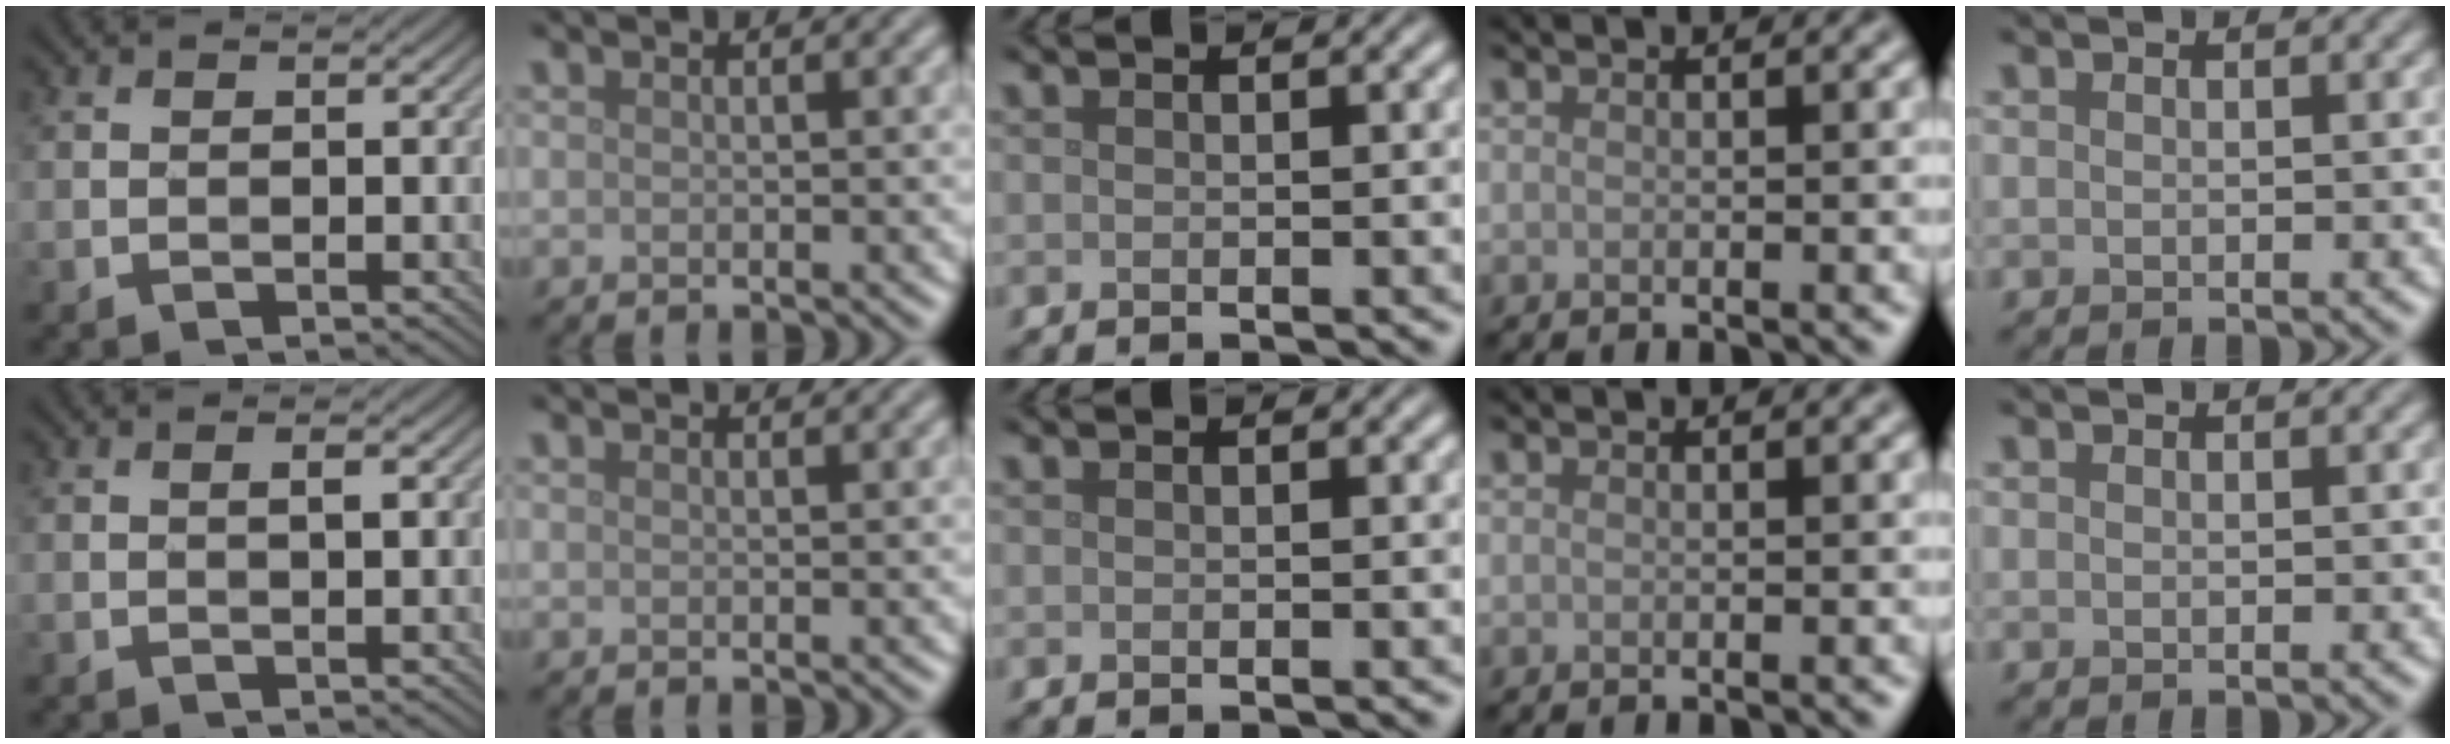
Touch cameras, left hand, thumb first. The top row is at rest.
{"thumb": {"total": 1.1, "force": [0.2, 0.2, 1.1], "torque": [-0.018, 0.002, 0.004]}, "index": {"total": 0.9, "force": [0.9, 0.0, 0.2], "torque": [-0.006, -0.003, 0.010]}}